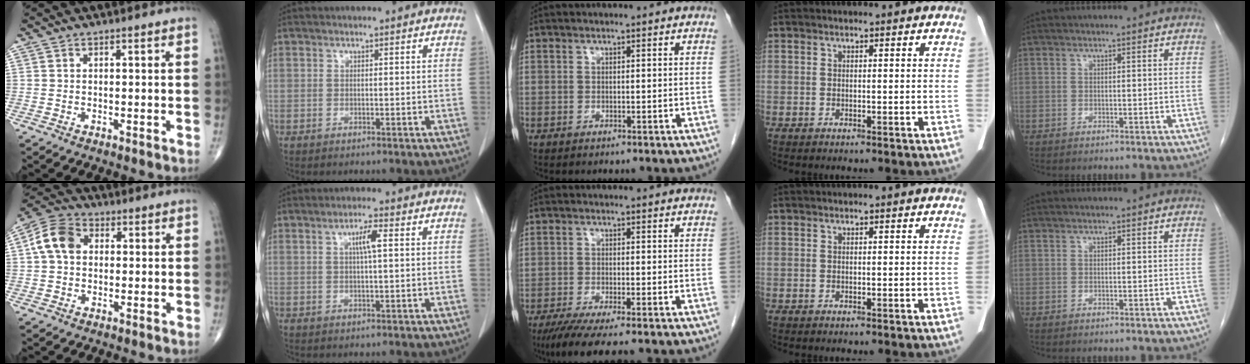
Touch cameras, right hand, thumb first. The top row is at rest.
{"thumb": {"total": 8.2, "force": [1.2, 6.0, 5.4], "torque": [-0.099, 0.022, 0.014]}, "index": {"total": 3.3, "force": [0.9, 0.4, 3.1], "torque": [-0.056, 0.004, 0.014]}, "middle": {"total": 6.8, "force": [-5.3, 0.0, 4.2], "torque": [-0.067, -0.019, -0.087]}}